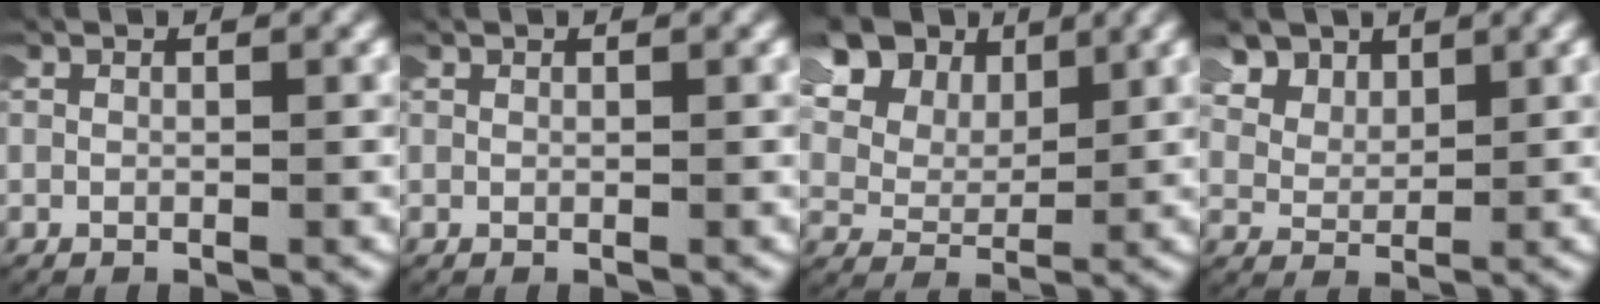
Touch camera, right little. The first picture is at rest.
{"total": 0.0}
{"total": 12.9, "force": [6.5, 8.7, 6.8], "torque": [-0.138, 0.032, 0.088]}
{"total": 4.8, "force": [2.9, 3.1, 2.3], "torque": [-0.052, 0.007, 0.047]}